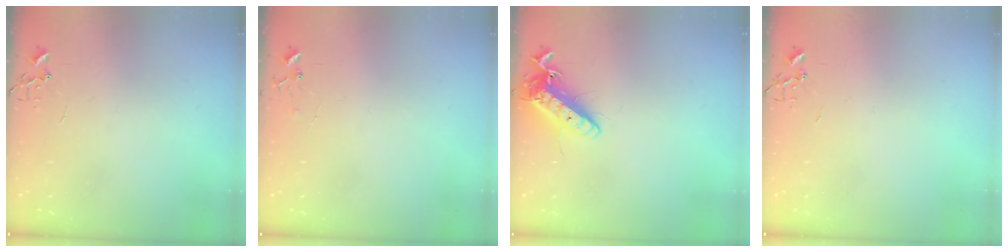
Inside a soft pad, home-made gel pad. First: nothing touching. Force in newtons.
{"total": 6.9, "press": 6.9, "slide": 0.4}
{"total": 14.0, "press": 13.9, "slide": 2.0}
{"total": 0.0}